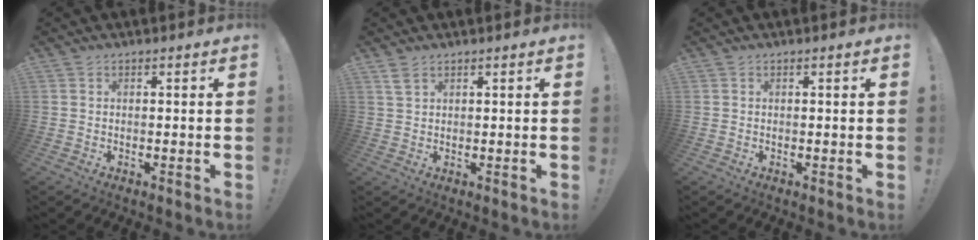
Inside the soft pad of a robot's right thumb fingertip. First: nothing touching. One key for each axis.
{"total": 2.6, "fx": 1.9, "fy": 1.1, "fz": 1.5, "tx": -0.026, "ty": -0.005, "tz": 0.034}
{"total": 0.6, "fx": 0.0, "fy": -0.2, "fz": 0.5, "tx": -0.008, "ty": -0.001, "tz": -0.001}